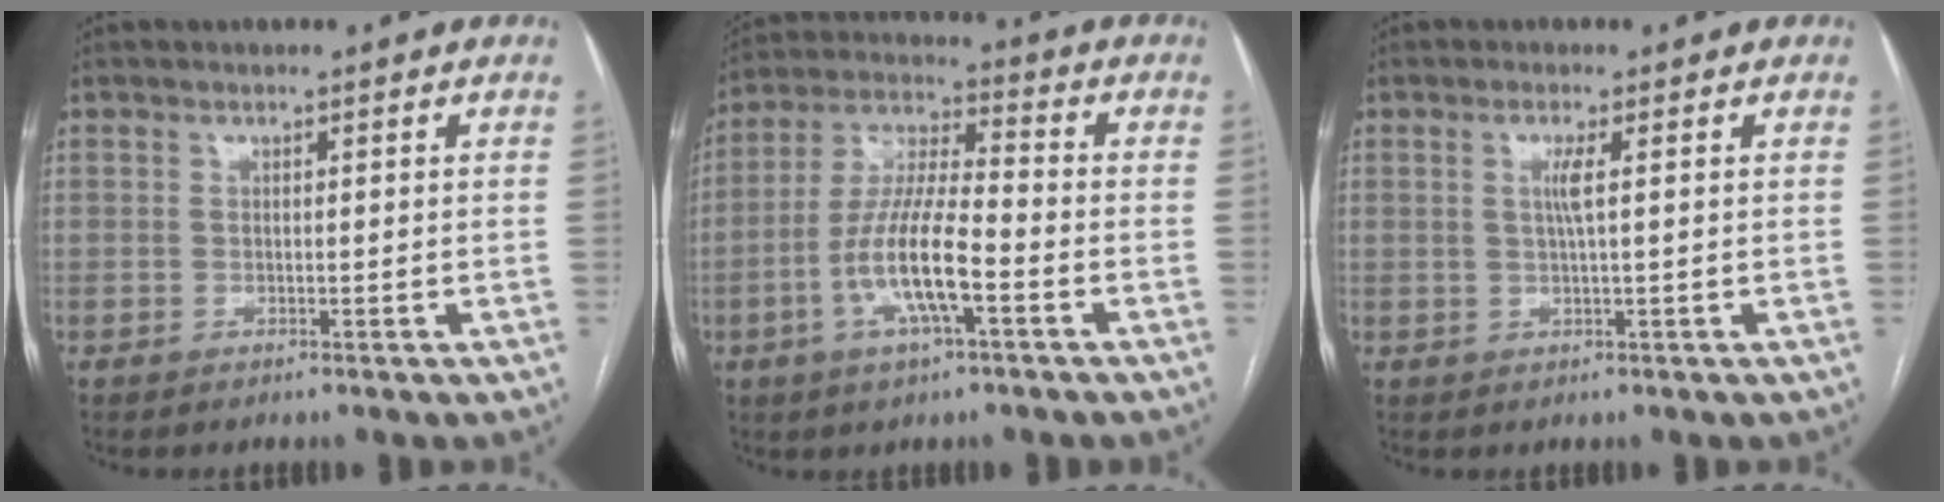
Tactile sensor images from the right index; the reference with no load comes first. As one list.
[{"total": 11.8, "force": [-3.9, 2.2, 10.9], "torque": [-0.221, 0.001, -0.073]}, {"total": 2.3, "force": [0.5, -0.3, 2.2], "torque": [-0.047, -0.001, 0.009]}]